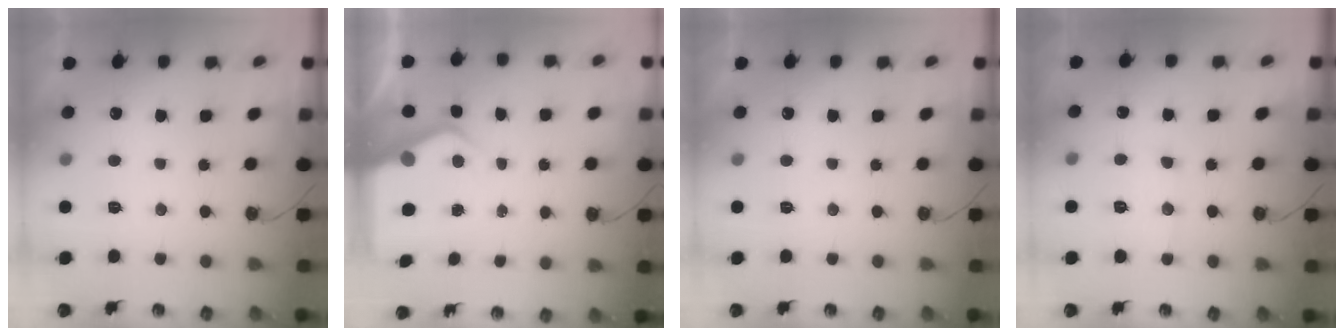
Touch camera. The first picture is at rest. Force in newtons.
{"total": 4.4, "press": 4.4, "slide": 0.4}
{"total": 0.0}
{"total": 8.0, "press": 8.0, "slide": 0.7}